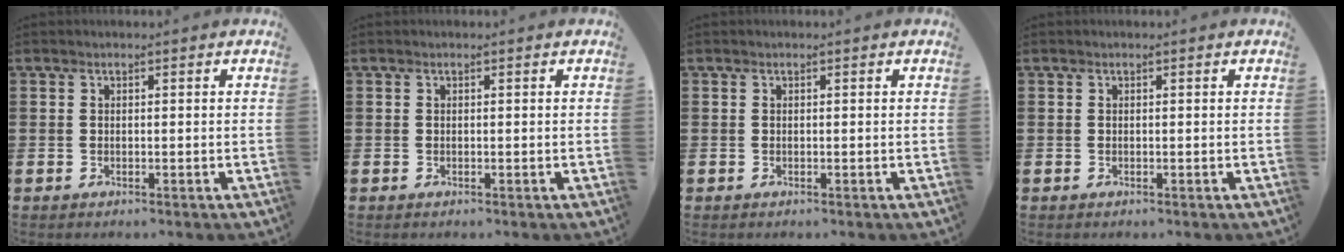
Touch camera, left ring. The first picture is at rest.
{"total": 0.0}
{"total": 0.0}
{"total": 0.0}